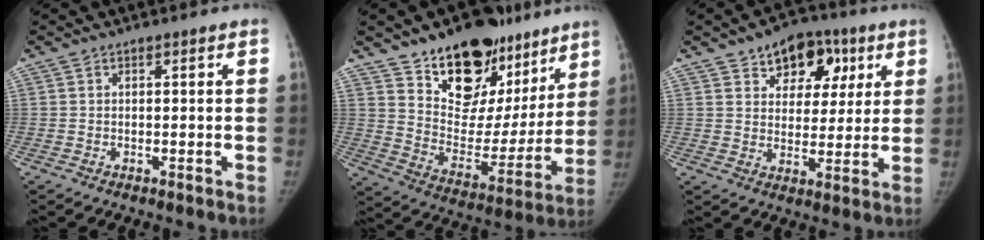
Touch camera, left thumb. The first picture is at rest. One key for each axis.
{"total": 24.2, "fx": 16.4, "fy": 13.6, "fz": 11.4, "tx": -0.112, "ty": -0.079, "tz": 0.262}
{"total": 12.5, "fx": 6.5, "fy": 8.5, "fz": 6.5, "tx": -0.042, "ty": -0.013, "tz": 0.096}